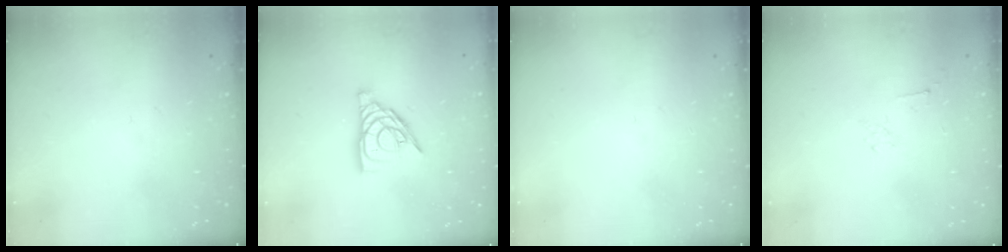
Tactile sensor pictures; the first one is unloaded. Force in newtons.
{"total": 10.4, "press": 10.4, "slide": 1.2}
{"total": 0.0}
{"total": 2.9, "press": 2.8, "slide": 0.8}